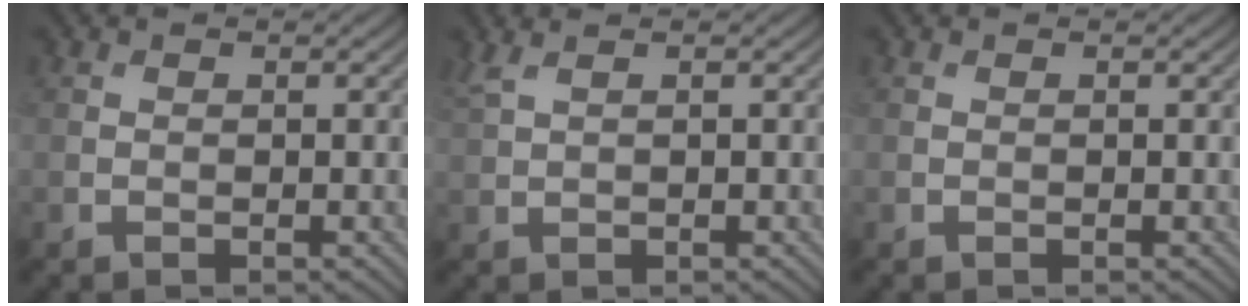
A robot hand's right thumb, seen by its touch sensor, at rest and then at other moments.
{"total": 2.0, "force": [1.3, 0.4, 1.4], "torque": [-0.037, 0.009, 0.030]}
{"total": 0.0}